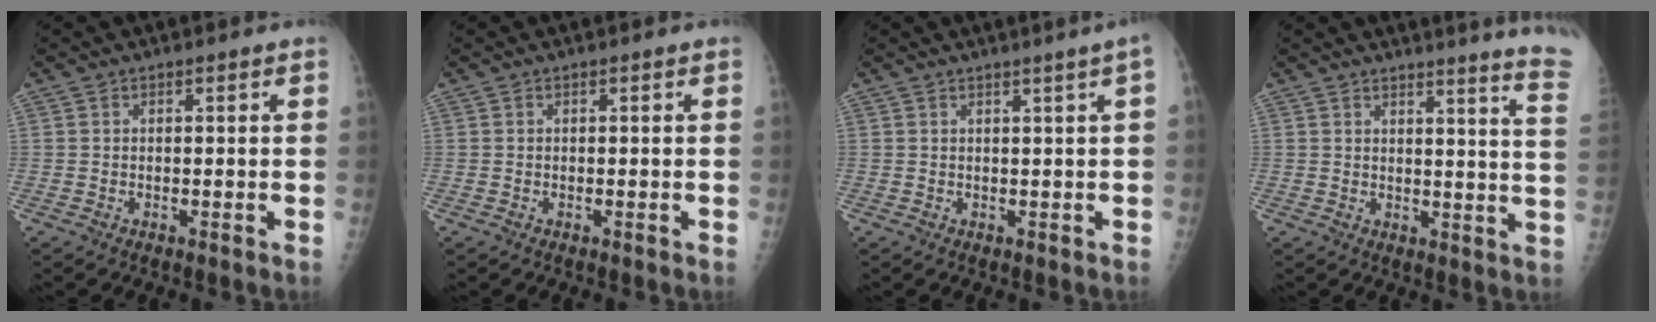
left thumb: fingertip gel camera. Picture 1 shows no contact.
{"total": 0.0}
{"total": 2.0, "force": [1.0, -0.5, 1.6], "torque": [-0.022, -0.004, 0.016]}
{"total": 14.5, "force": [12.8, -1.0, 6.8], "torque": [-0.073, -0.130, 0.123]}